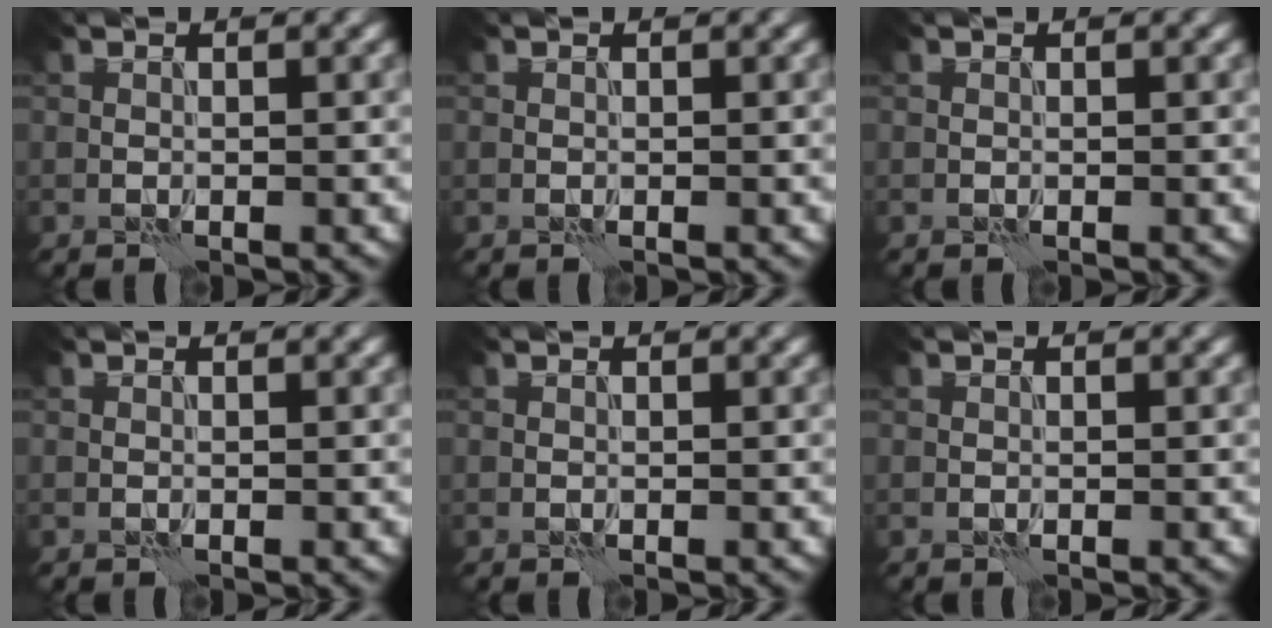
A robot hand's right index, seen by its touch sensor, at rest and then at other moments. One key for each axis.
{"total": 0.0}
{"total": 0.0}
{"total": 0.0}
{"total": 0.0}
{"total": 0.0}